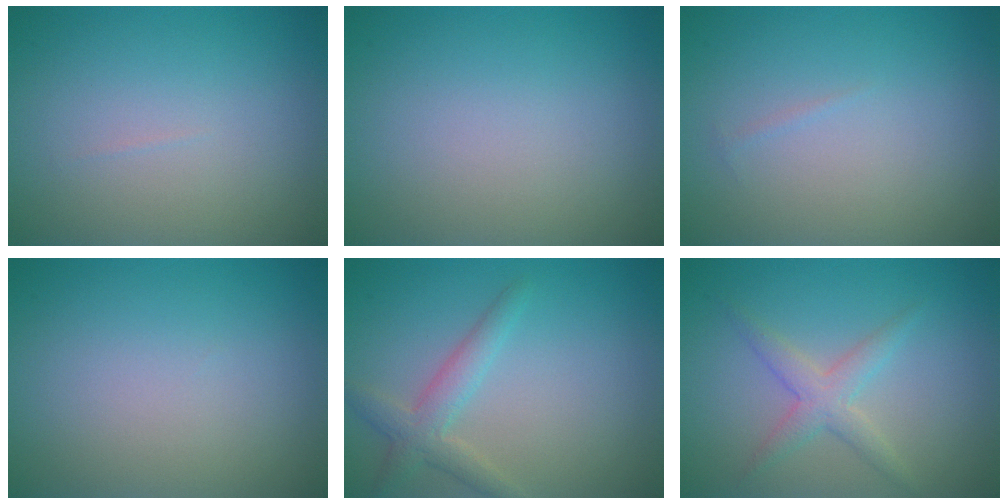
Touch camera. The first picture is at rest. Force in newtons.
{"total": 0.0}
{"total": 0.8, "press": 0.8, "slide": 0.2}
{"total": 0.0}
{"total": 2.8, "press": 2.8, "slide": 0.1}
{"total": 2.4, "press": 2.4, "slide": 0.1}